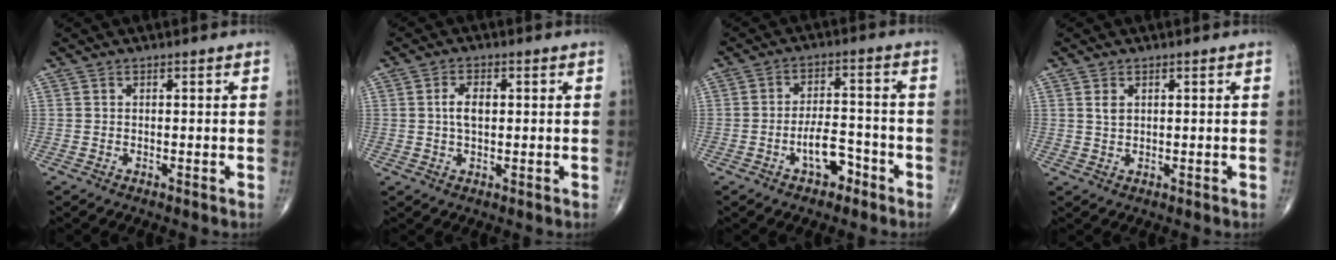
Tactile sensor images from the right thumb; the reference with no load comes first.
{"total": 3.9, "force": [0.5, 2.2, 3.2], "torque": [-0.061, 0.004, 0.009]}
{"total": 6.6, "force": [-3.4, 3.3, 4.5], "torque": [-0.059, 0.037, -0.058]}
{"total": 1.7, "force": [0.7, 1.1, 1.1], "torque": [-0.019, 0.001, 0.018]}